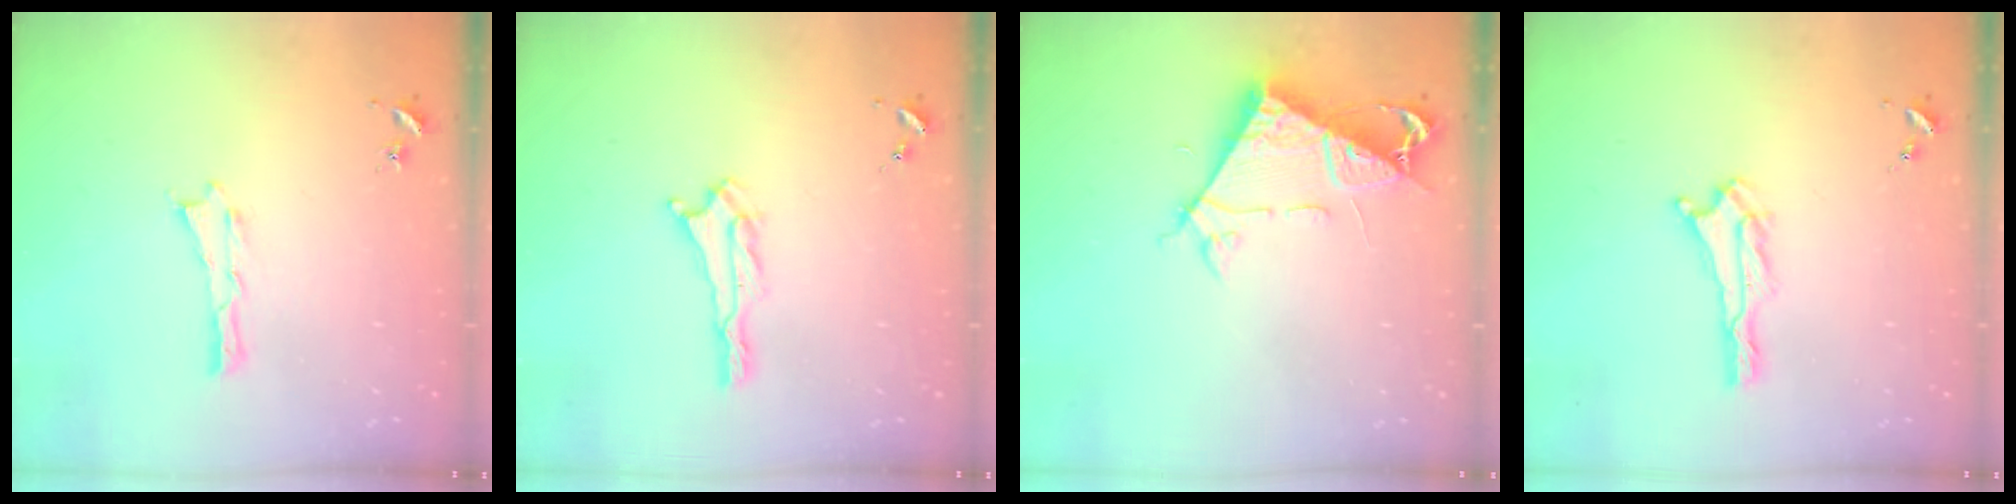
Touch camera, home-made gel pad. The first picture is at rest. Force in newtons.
{"total": 1.0, "press": 1.0, "slide": 0.1}
{"total": 7.6, "press": 7.6, "slide": 0.9}
{"total": 0.6, "press": 0.6, "slide": 0.1}